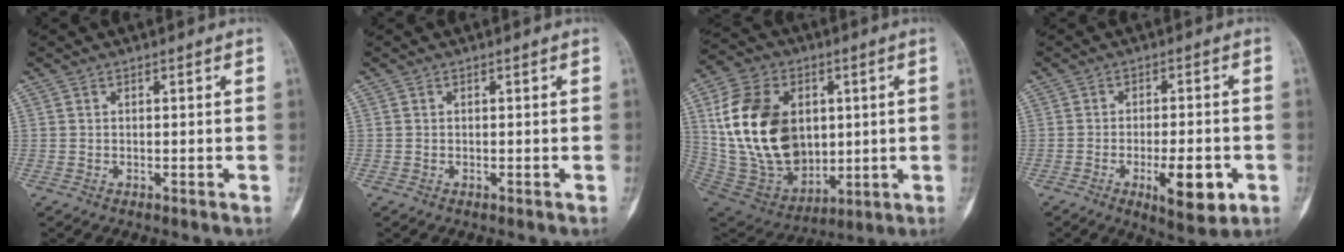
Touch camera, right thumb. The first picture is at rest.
{"total": 0.0}
{"total": 23.9, "force": [3.7, 16.8, 16.6], "torque": [-0.293, -0.010, 0.090]}
{"total": 9.4, "force": [-3.2, 3.2, 8.2], "torque": [-0.113, 0.003, -0.041]}